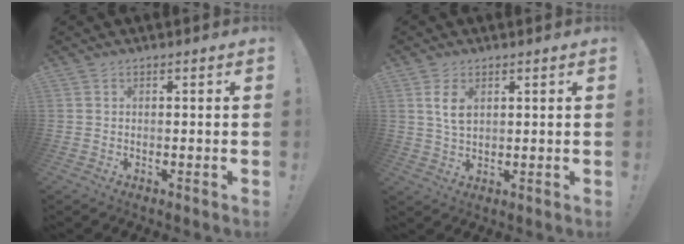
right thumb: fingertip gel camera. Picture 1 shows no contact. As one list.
[{"total": 5.3, "force": [1.9, 3.0, 4.0], "torque": [-0.066, -0.009, 0.032]}]